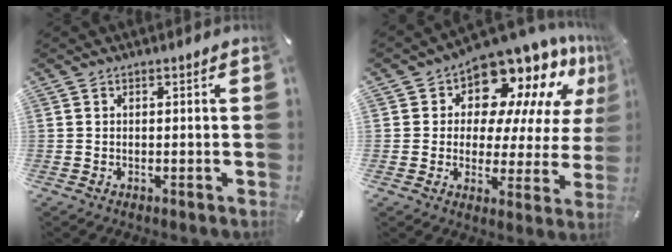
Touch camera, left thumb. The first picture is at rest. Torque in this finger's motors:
{"motor_torque": [2.50, 2.51, 0.38, -0.25, 0.10]}